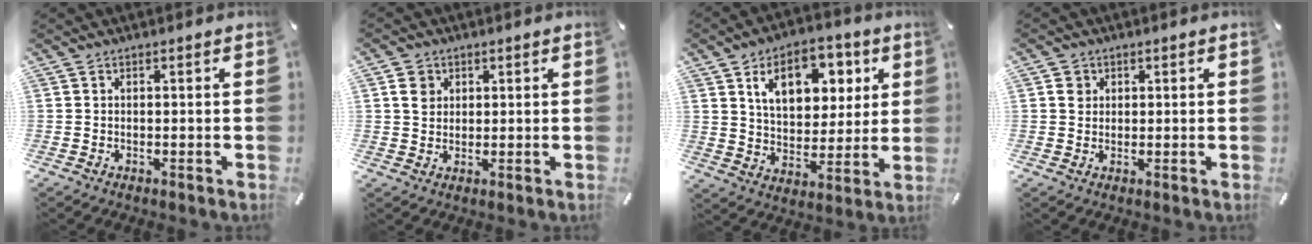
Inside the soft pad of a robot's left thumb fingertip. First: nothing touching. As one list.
[{"total": 3.9, "force": [1.3, 3.5, 1.1], "torque": [-0.016, 0.002, 0.021]}, {"total": 13.6, "force": [6.7, 9.0, 7.6], "torque": [-0.126, -0.014, 0.119]}, {"total": 2.3, "force": [0.7, 2.2, 0.4], "torque": [0.002, -0.001, 0.009]}]